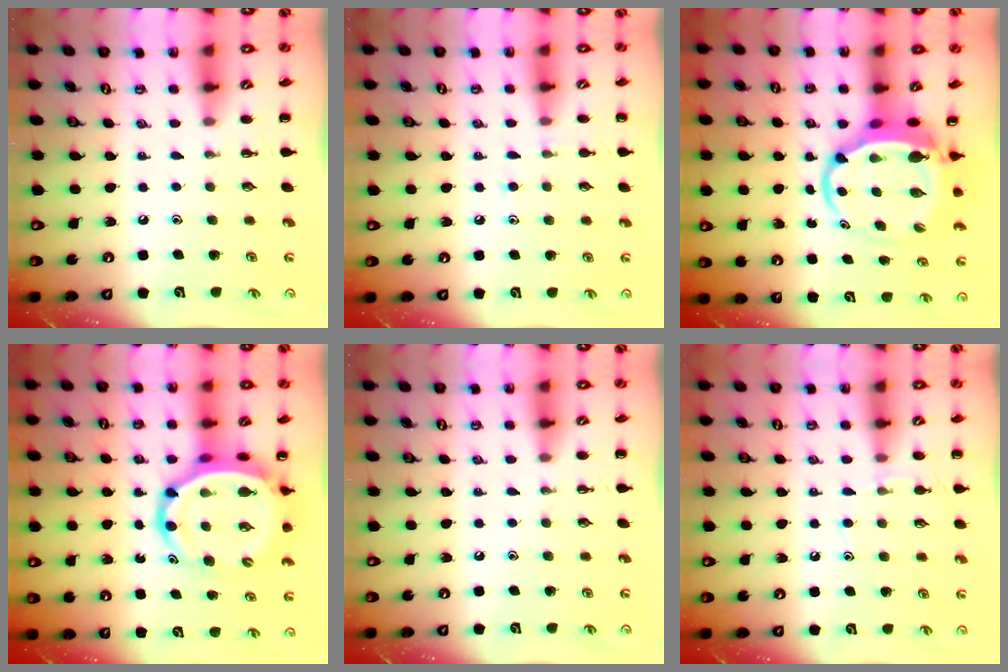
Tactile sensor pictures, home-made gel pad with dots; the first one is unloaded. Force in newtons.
{"total": 6.3, "press": 5.9, "slide": 2.1}
{"total": 6.9, "press": 6.6, "slide": 1.9}
{"total": 11.1, "press": 10.6, "slide": 3.4}
{"total": 0.0}
{"total": 5.5, "press": 5.2, "slide": 1.8}